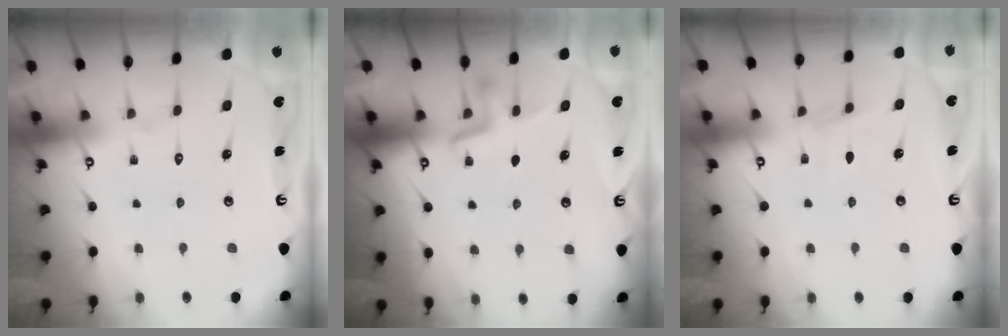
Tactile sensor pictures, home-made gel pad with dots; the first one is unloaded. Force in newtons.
{"total": 3.0, "press": 2.9, "slide": 0.8}
{"total": 2.6, "press": 2.6, "slide": 0.3}